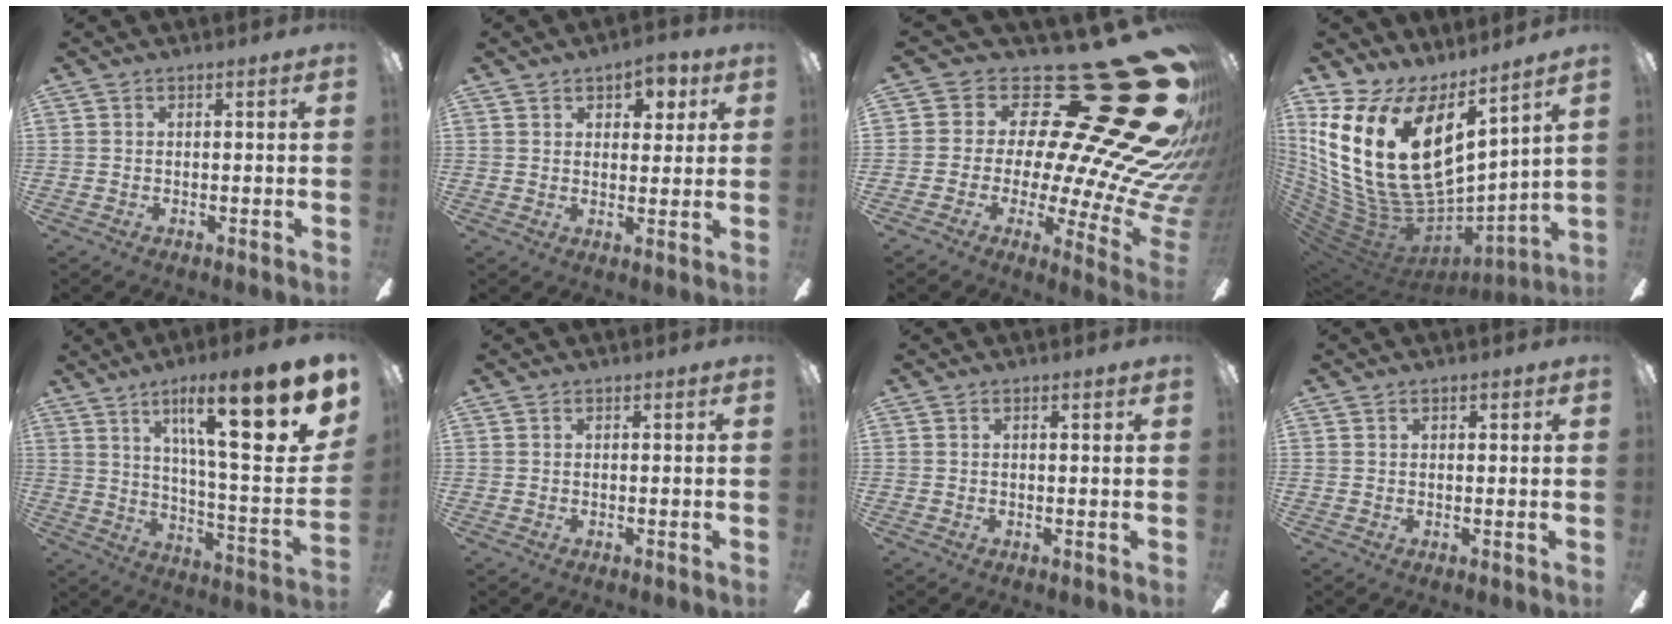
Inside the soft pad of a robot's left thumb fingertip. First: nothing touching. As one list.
[{"total": 4.8, "force": [2.9, 3.0, 2.5], "torque": [-0.026, -0.003, 0.045]}, {"total": 35.0, "force": [19.4, 13.3, 25.9], "torque": [-0.287, -0.192, 0.378]}, {"total": 25.1, "force": [7.1, 12.9, 20.4], "torque": [-0.453, -0.053, 0.135]}, {"total": 23.3, "force": [12.3, 4.9, 19.2], "torque": [-0.289, -0.080, 0.189]}, {"total": 0.0}, {"total": 0.9, "force": [0.3, 0.2, 0.9], "torque": [-0.018, 0.002, 0.005]}, {"total": 1.0, "force": [0.4, 0.6, 0.6], "torque": [-0.004, 0.002, 0.006]}]